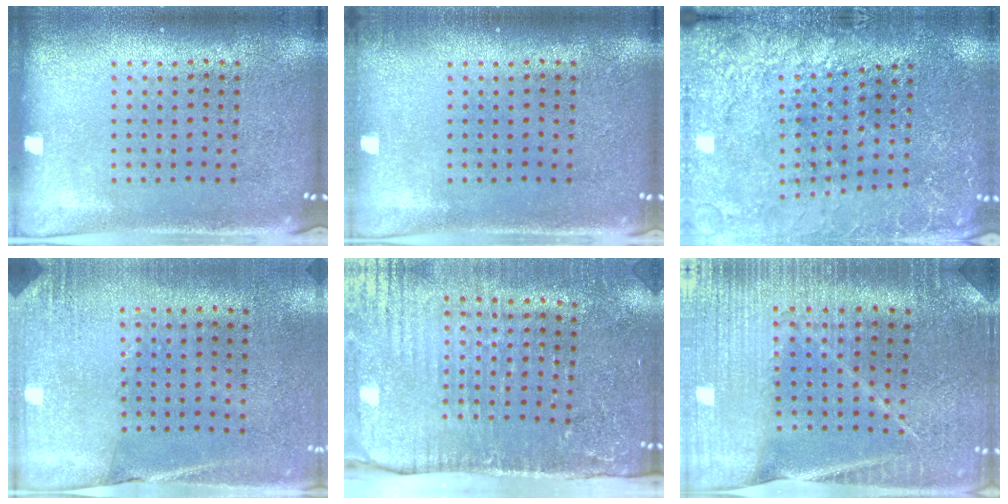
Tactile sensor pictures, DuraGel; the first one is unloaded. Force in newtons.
{"total": 0.7, "press": 0.7, "slide": 0.2}
{"total": 2.9, "press": 2.9, "slide": 0.3}
{"total": 2.6, "press": 2.3, "slide": 1.2}
{"total": 4.5, "press": 3.7, "slide": 2.4}
{"total": 3.0, "press": 3.0, "slide": 0.3}